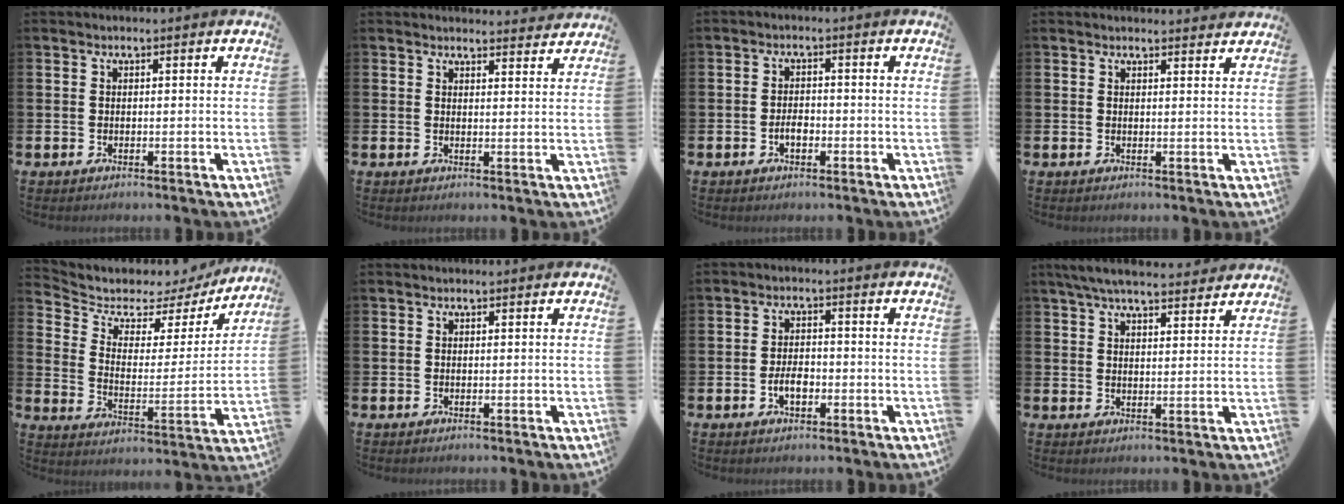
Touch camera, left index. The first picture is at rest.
{"total": 2.5, "force": [2.5, 0.2, -0.2], "torque": [0.007, -0.020, 0.043]}
{"total": 2.1, "force": [-0.7, 1.2, 1.5], "torque": [-0.028, 0.003, -0.015]}
{"total": 1.3, "force": [1.2, 0.1, -0.2], "torque": [0.010, -0.008, 0.021]}
{"total": 5.5, "force": [4.5, 2.8, 1.4], "torque": [-0.065, -0.035, 0.070]}
{"total": 0.0}
{"total": 3.0, "force": [-0.9, 1.7, 2.4], "torque": [-0.035, 0.001, -0.020]}
{"total": 5.6, "force": [5.2, 0.8, 1.7], "torque": [-0.047, -0.020, 0.096]}